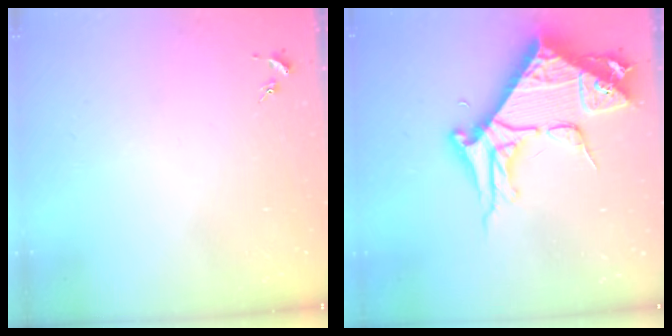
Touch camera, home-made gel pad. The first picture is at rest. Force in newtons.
{"total": 10.4, "press": 10.3, "slide": 1.2}